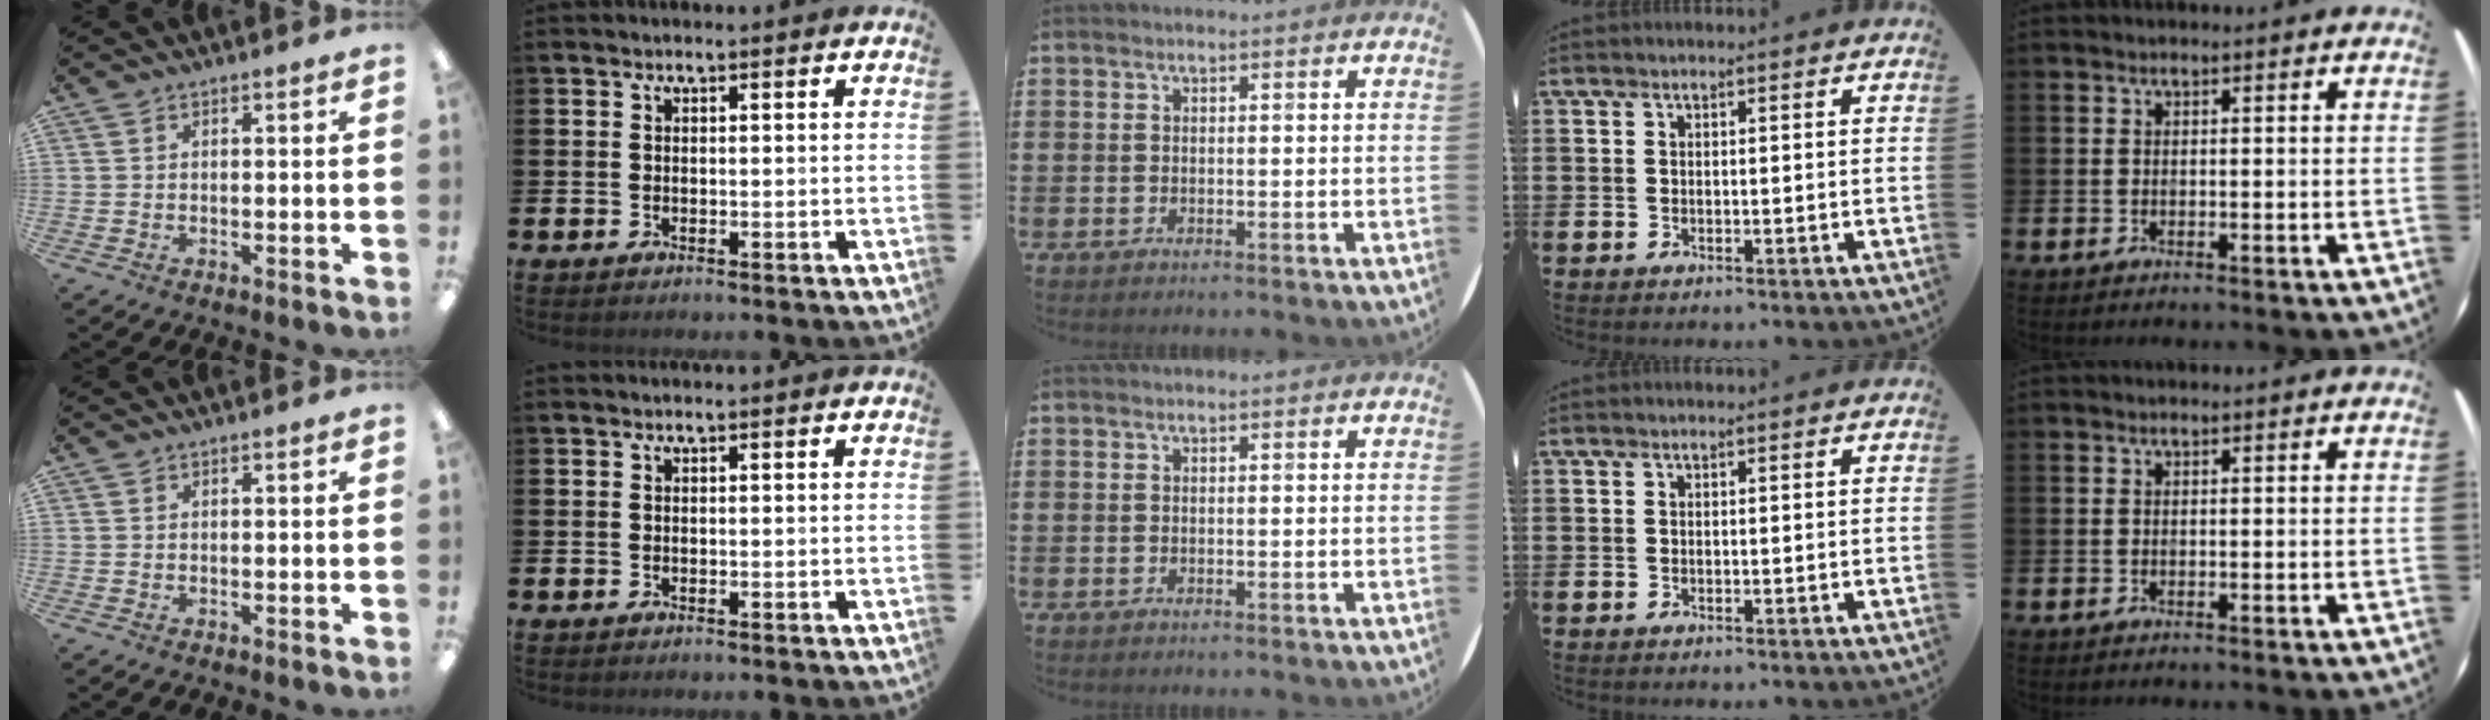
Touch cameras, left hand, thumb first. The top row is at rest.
{}